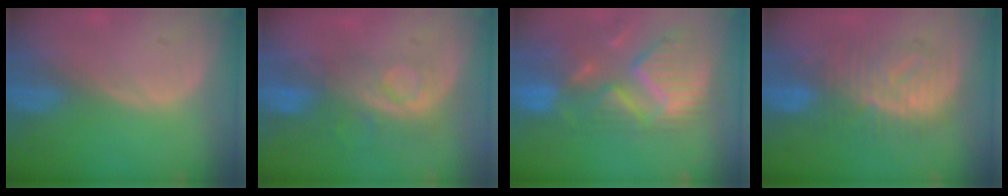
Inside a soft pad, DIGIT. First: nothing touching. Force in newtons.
{"total": 8.4, "press": 7.1, "slide": 4.4}
{"total": 12.9, "press": 10.9, "slide": 6.9}
{"total": 9.0, "press": 9.0, "slide": 0.3}